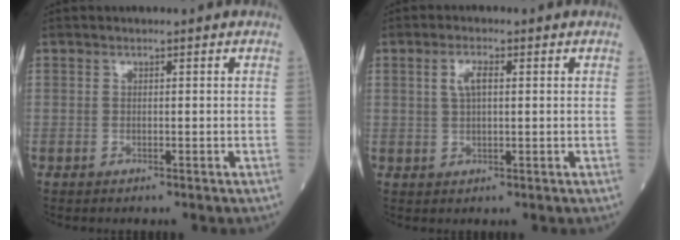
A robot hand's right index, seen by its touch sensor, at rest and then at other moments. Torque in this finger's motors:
{"motor_torque": [-0.02, 0.13, 0.05, 0.02]}